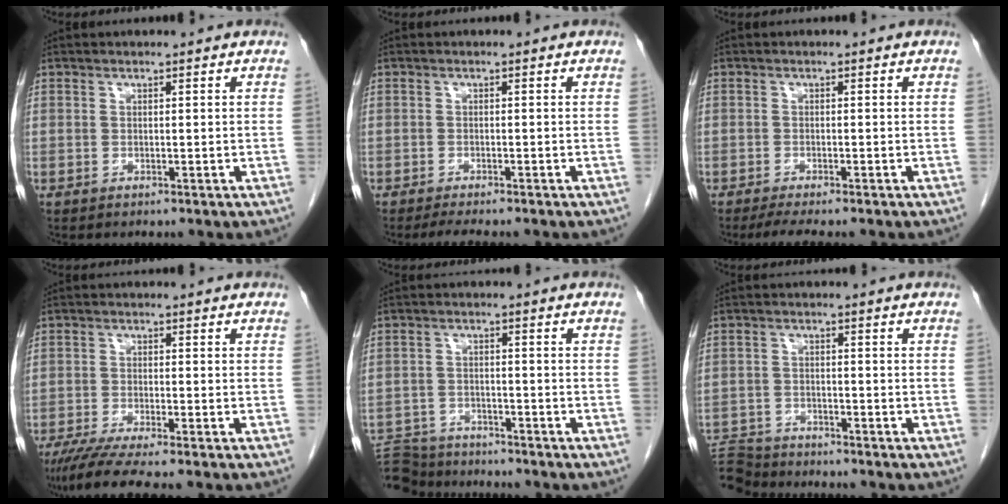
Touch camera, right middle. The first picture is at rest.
{"total": 4.3, "force": [-3.6, 0.5, 2.2], "torque": [-0.030, -0.009, -0.051]}
{"total": 4.7, "force": [-3.9, 0.3, 2.7], "torque": [-0.038, -0.011, -0.059]}
{"total": 7.5, "force": [-6.1, -0.2, 4.4], "torque": [-0.064, -0.019, -0.100]}
{"total": 9.6, "force": [-9.2, 2.6, 1.2], "torque": [-0.028, 0.007, -0.147]}
{"total": 7.2, "force": [-7.2, 1.1, 0.0], "torque": [-0.003, 0.000, -0.131]}